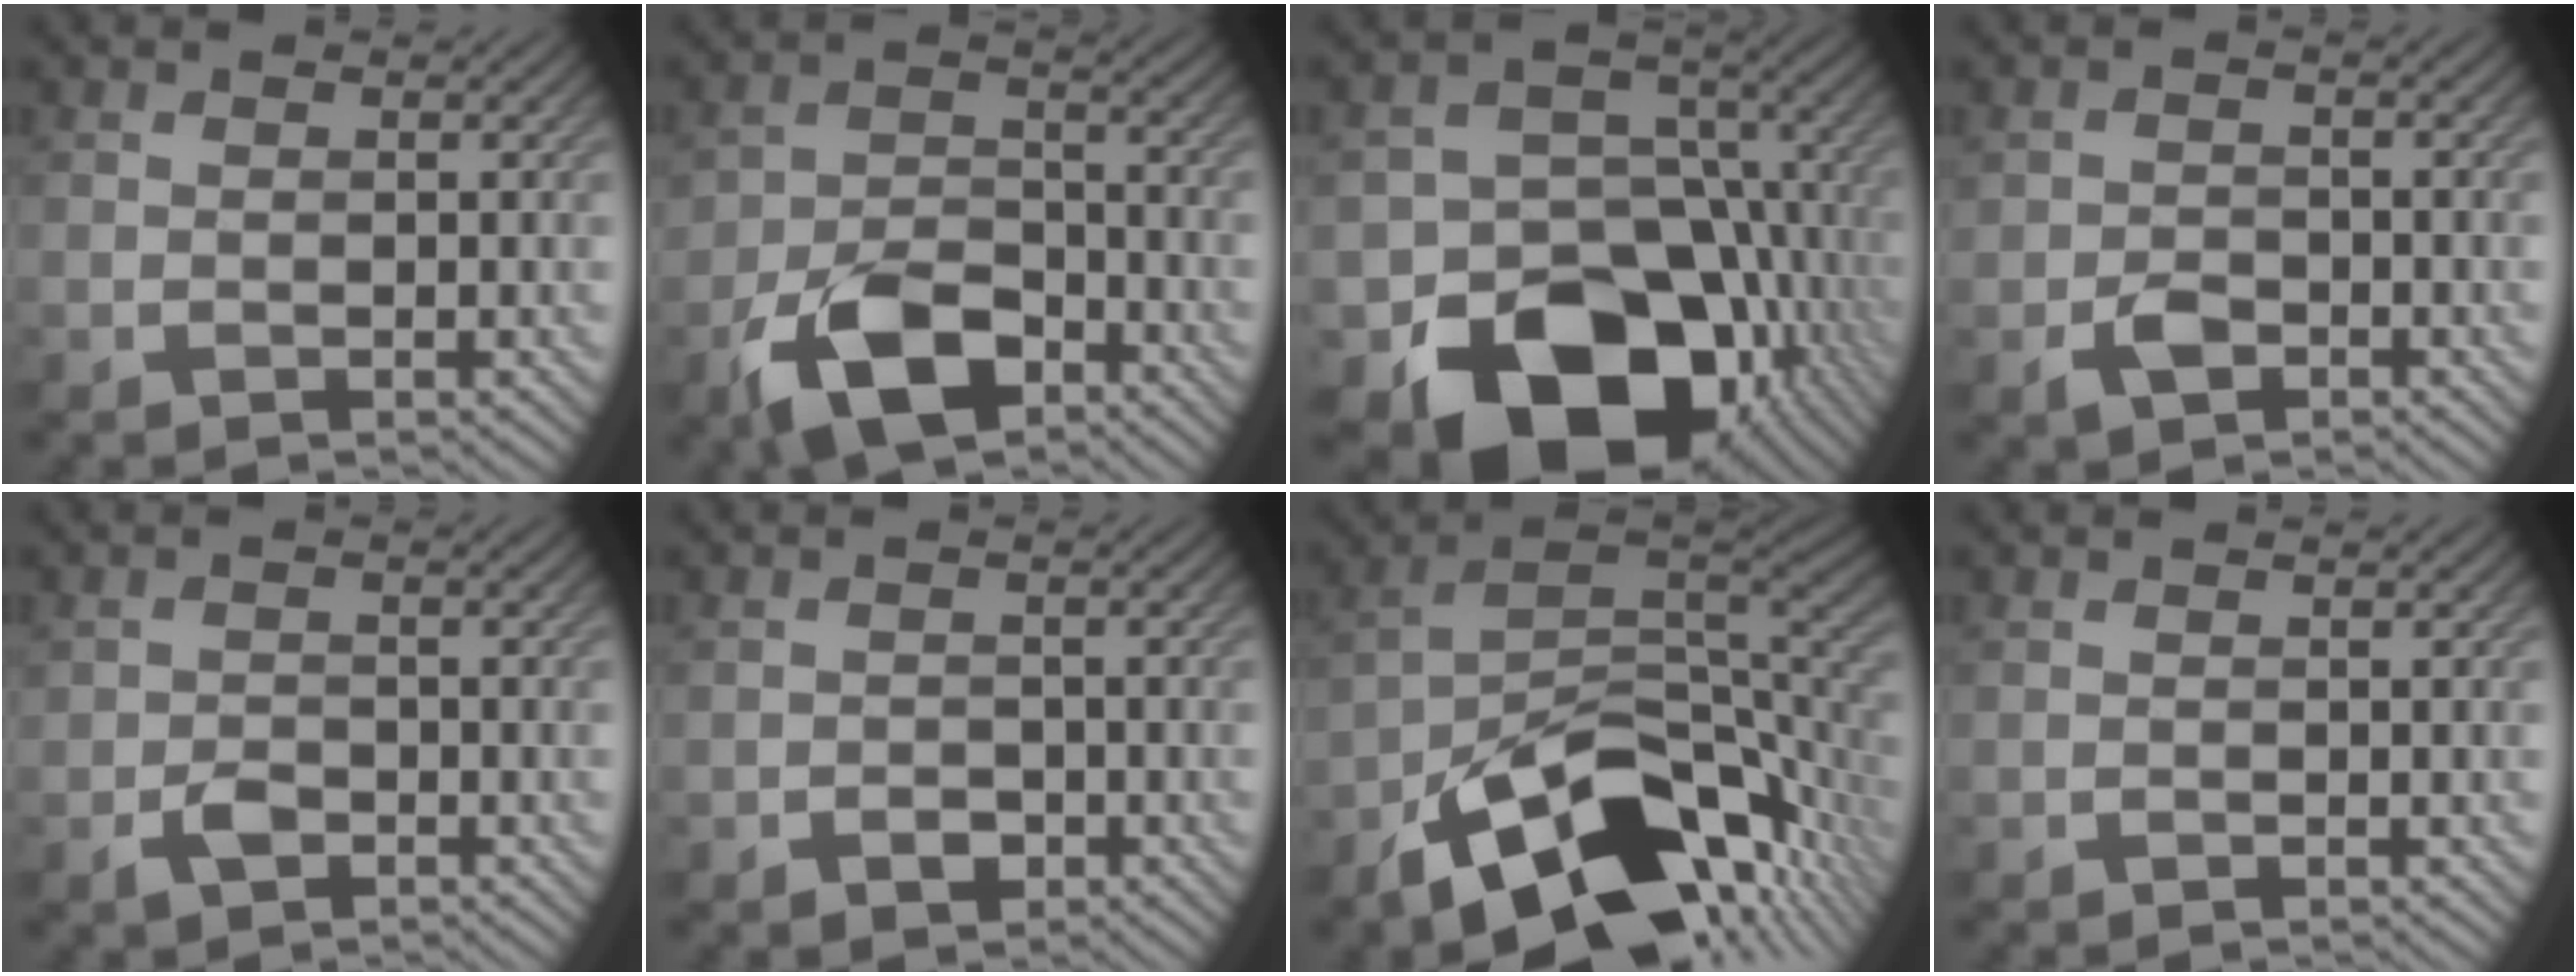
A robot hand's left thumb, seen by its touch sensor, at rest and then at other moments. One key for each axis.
{"total": 9.2, "fx": -5.3, "fy": 5.0, "fz": 5.6, "tx": -0.111, "ty": -0.006, "tz": -0.109}
{"total": 19.9, "fx": -9.7, "fy": 14.8, "fz": 9.1, "tx": -0.142, "ty": -0.048, "tz": -0.133}
{"total": 2.7, "fx": -1.5, "fy": 1.7, "fz": 1.4, "tx": -0.029, "ty": -0.002, "tz": -0.029}
{"total": 2.3, "fx": -1.3, "fy": 1.5, "fz": 1.2, "tx": -0.024, "ty": -0.001, "tz": -0.025}
{"total": 2.0, "fx": -1.0, "fy": 1.5, "fz": 0.9, "tx": -0.011, "ty": -0.003, "tz": -0.020}
{"total": 15.9, "fx": -9.4, "fy": 7.9, "fz": 10.2, "tx": -0.173, "ty": -0.025, "tz": -0.154}
{"total": 0.0}